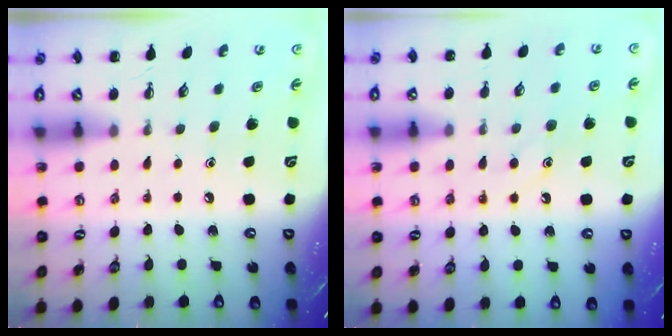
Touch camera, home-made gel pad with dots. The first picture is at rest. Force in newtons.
{"total": 9.3, "press": 9.3, "slide": 1.0}